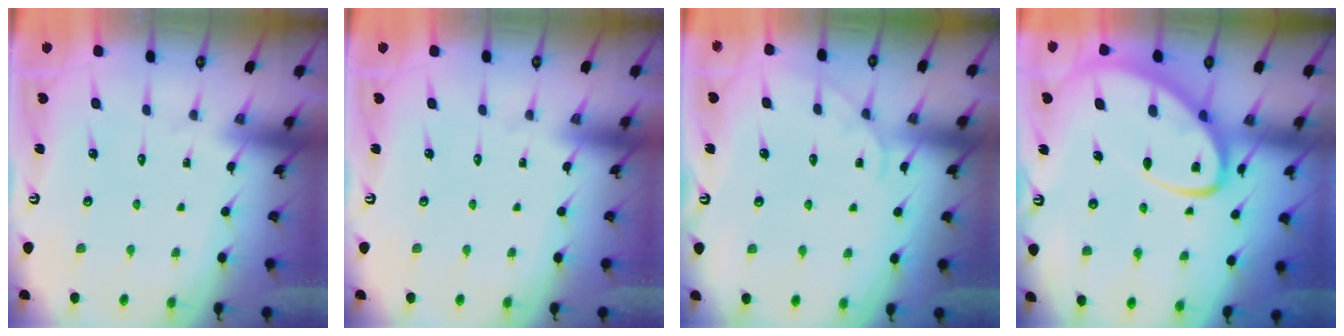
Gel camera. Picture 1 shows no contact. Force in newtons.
{"total": 0.0}
{"total": 4.2, "press": 4.2, "slide": 0.3}
{"total": 12.1, "press": 12.0, "slide": 1.1}